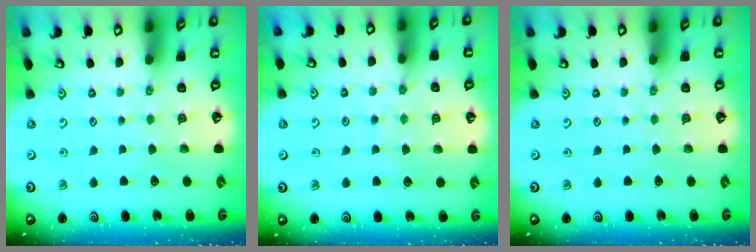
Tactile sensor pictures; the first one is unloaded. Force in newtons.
{"total": 7.1, "press": 7.1, "slide": 0.5}
{"total": 0.0}